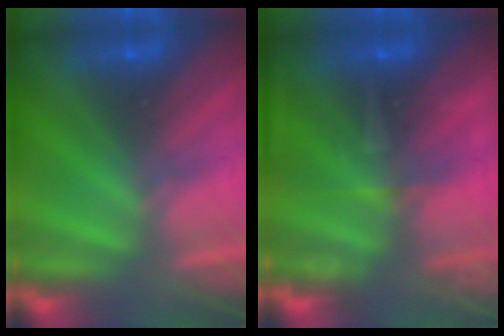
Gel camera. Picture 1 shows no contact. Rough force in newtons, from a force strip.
{"total": 7.5}